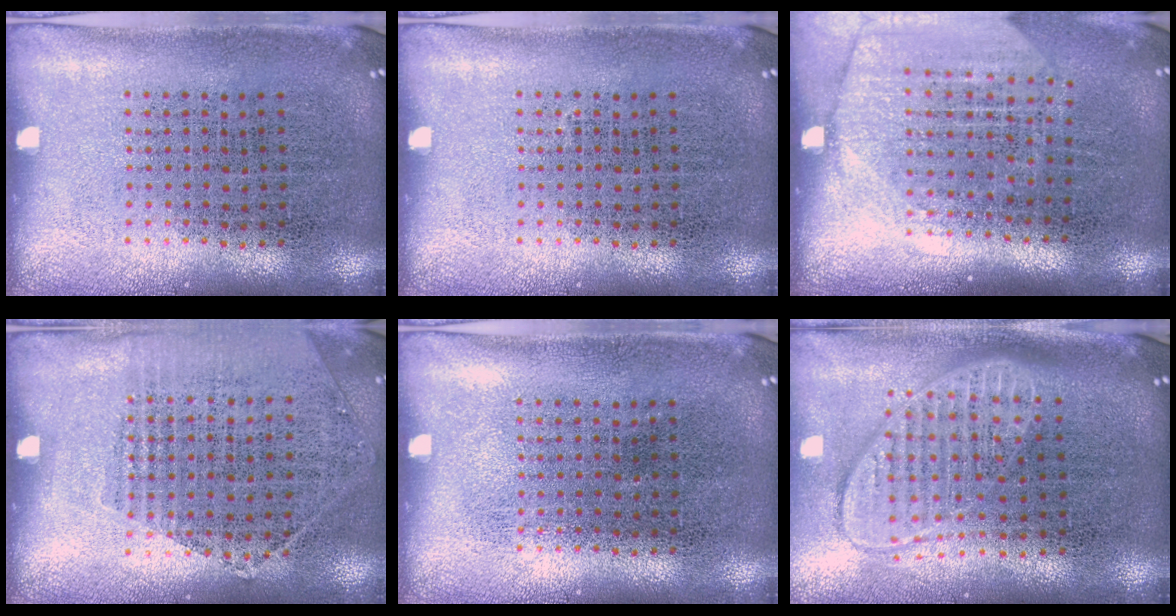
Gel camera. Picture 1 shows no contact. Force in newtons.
{"total": 0.0}
{"total": 1.9, "press": 1.6, "slide": 1.0}
{"total": 1.2, "press": 1.0, "slide": 0.6}
{"total": 0.0}
{"total": 1.8, "press": 1.5, "slide": 1.0}